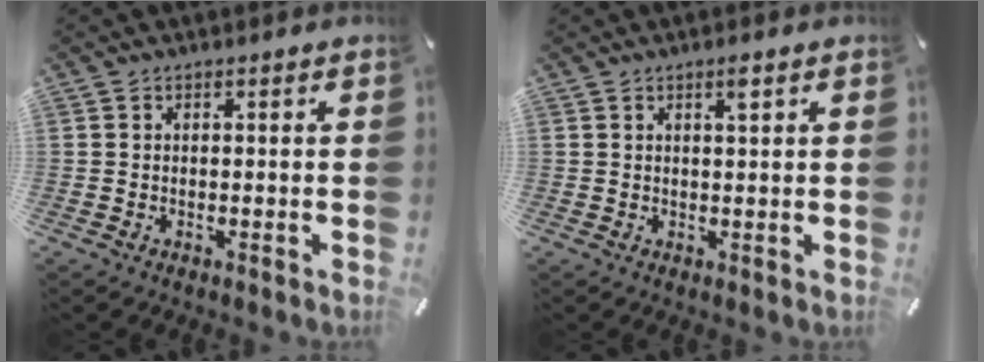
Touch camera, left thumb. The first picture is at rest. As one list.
[{"total": 2.2, "force": [1.2, 0.2, 1.8], "torque": [-0.039, 0.000, 0.020]}]